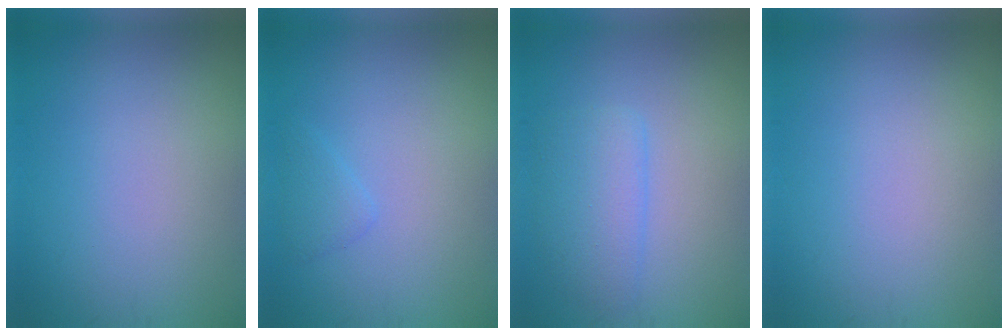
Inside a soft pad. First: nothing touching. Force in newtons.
{"total": 1.1, "press": 1.1, "slide": 0.1}
{"total": 3.1, "press": 3.1, "slide": 0.4}
{"total": 0.0}